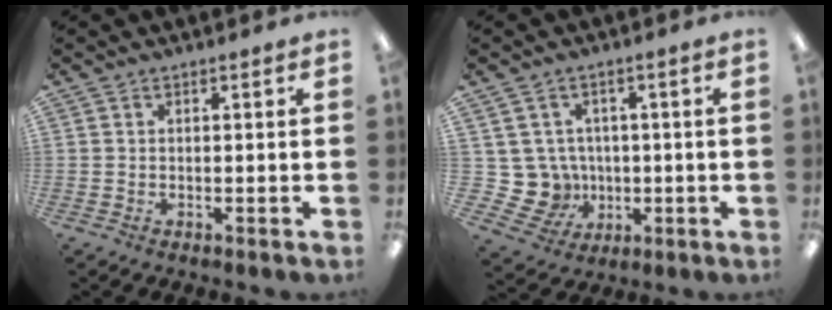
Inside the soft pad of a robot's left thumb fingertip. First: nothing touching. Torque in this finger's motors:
{"motor_torque": [-0.17, 0.20, 0.06, -0.07, 0.00]}